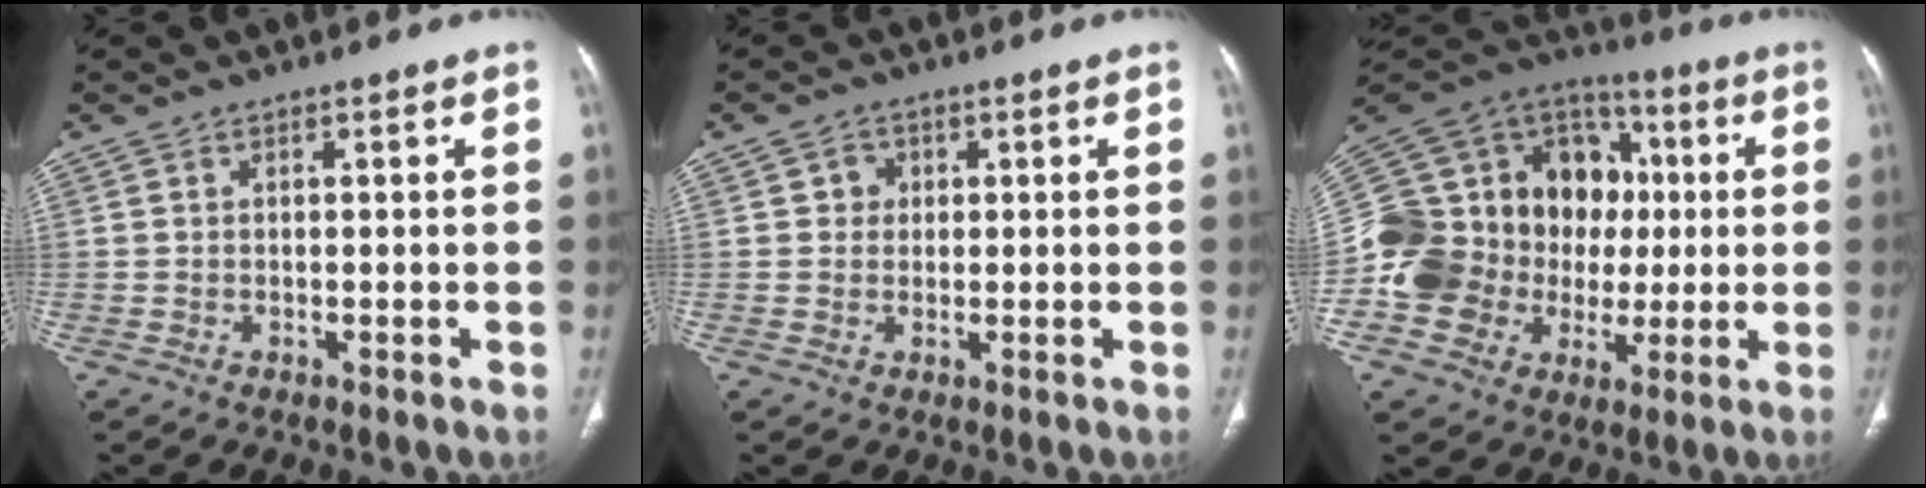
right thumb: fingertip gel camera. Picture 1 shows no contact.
{"total": 2.6, "force": [0.6, 2.4, 0.8], "torque": [0.005, 0.001, 0.005]}
{"total": 28.0, "force": [-0.7, 22.2, 17.0], "torque": [-0.318, 0.055, -0.001]}